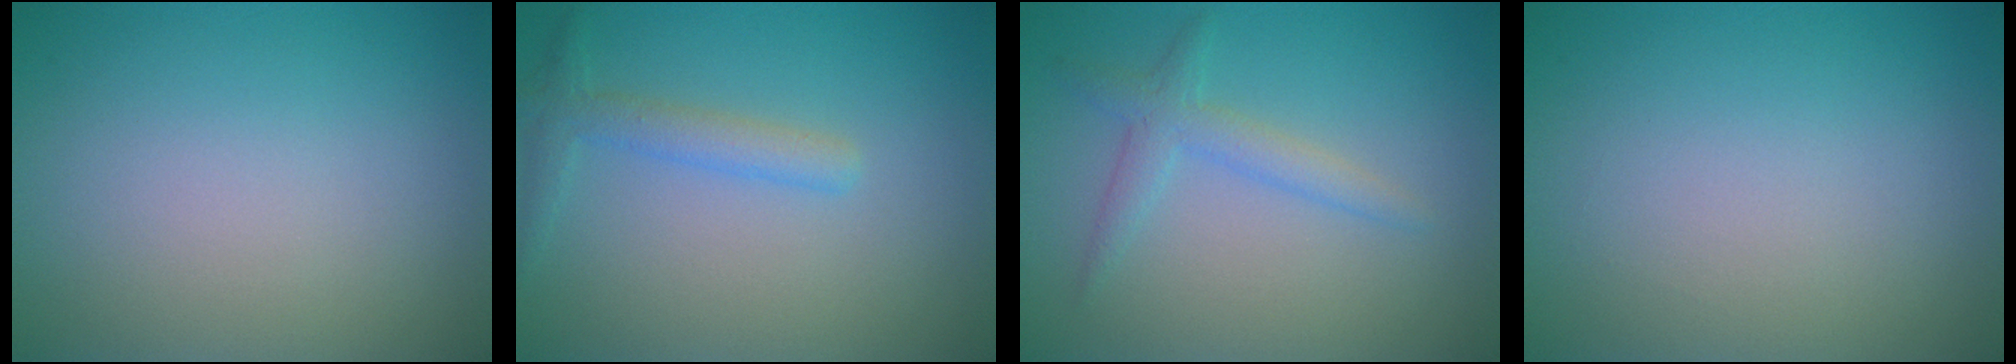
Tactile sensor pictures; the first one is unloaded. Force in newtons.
{"total": 2.2, "press": 2.2, "slide": 0.1}
{"total": 2.2, "press": 2.2, "slide": 0.1}
{"total": 0.0}